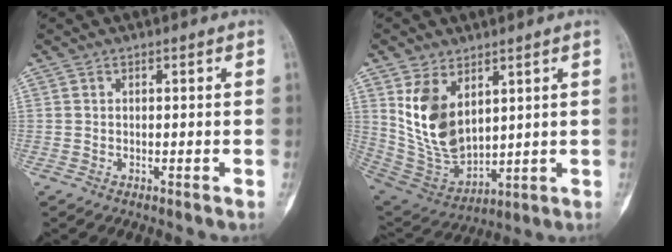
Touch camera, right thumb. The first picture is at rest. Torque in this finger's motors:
{"motor_torque": [-0.47, 2.45, 0.54, -0.16, 0.15]}